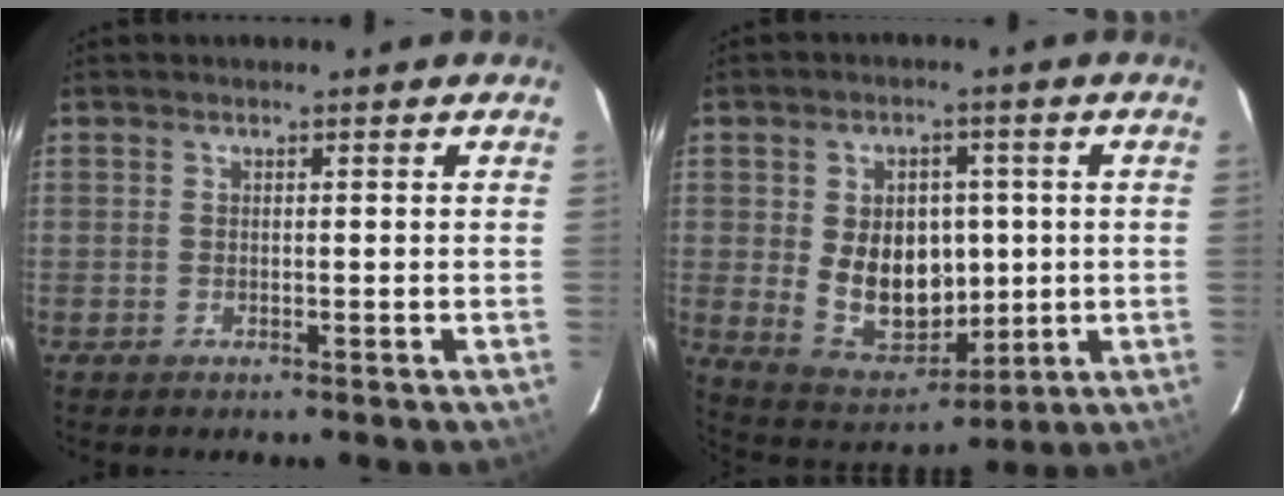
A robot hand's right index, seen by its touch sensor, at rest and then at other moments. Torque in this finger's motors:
{"motor_torque": [0.52, 0.03, 0.70, 0.10]}